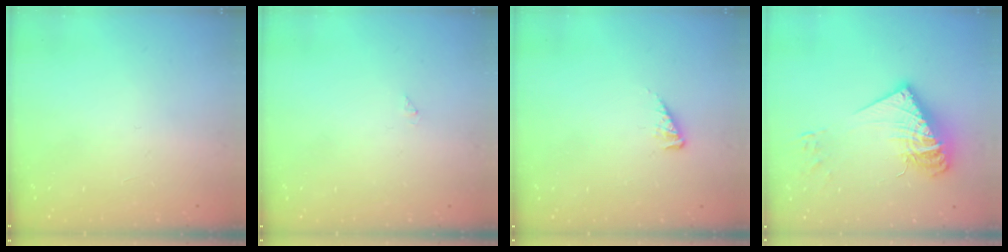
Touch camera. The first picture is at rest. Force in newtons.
{"total": 0.0}
{"total": 3.6, "press": 3.6, "slide": 0.5}
{"total": 14.7, "press": 14.6, "slide": 1.2}